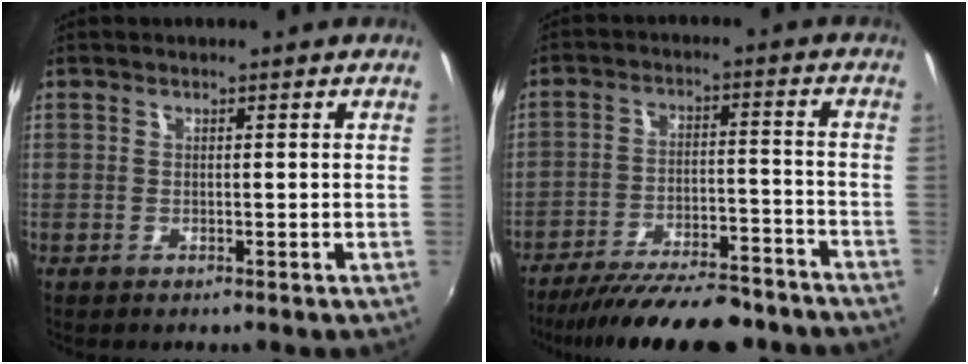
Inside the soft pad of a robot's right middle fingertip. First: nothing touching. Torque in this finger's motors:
{"motor_torque": [1.07, -1.07, 0.24, 0.11]}